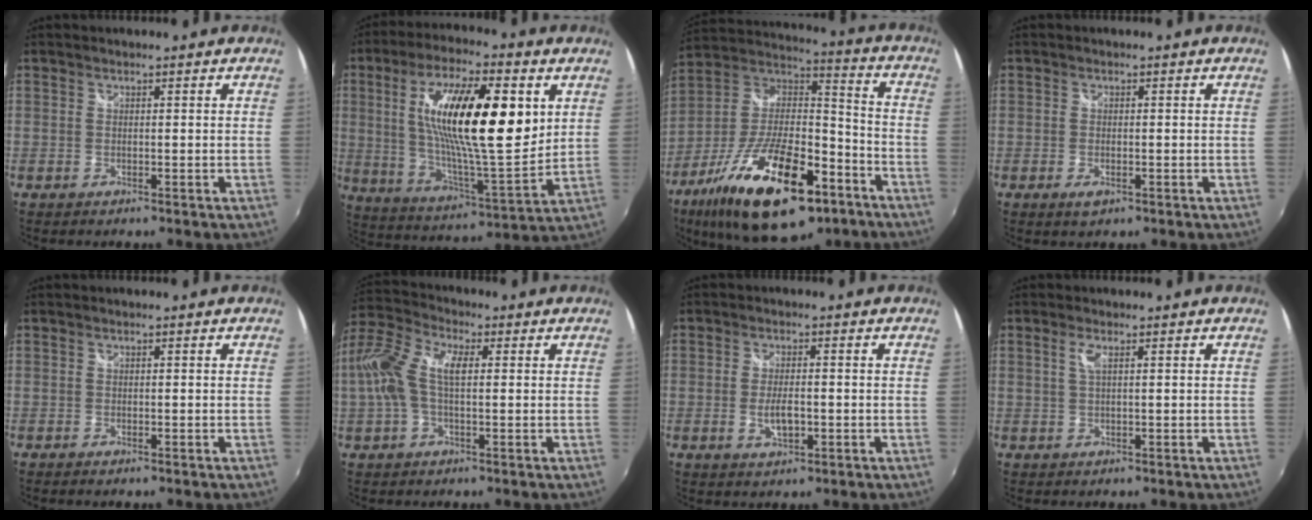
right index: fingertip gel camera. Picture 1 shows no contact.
{"total": 23.1, "force": [6.0, 6.5, 21.4], "torque": [-0.376, 0.004, 0.102]}
{"total": 28.6, "force": [-15.3, 11.9, 21.0], "torque": [-0.388, -0.021, -0.247]}
{"total": 2.1, "force": [-1.0, 1.1, 1.5], "torque": [-0.029, -0.003, -0.015]}
{"total": 0.5, "force": [-0.4, 0.3, 0.2], "torque": [-0.006, -0.003, -0.008]}
{"total": 12.3, "force": [1.2, 5.7, 10.9], "torque": [-0.226, 0.025, 0.016]}
{"total": 4.3, "force": [-1.0, 1.8, 3.7], "torque": [-0.074, -0.002, -0.015]}
{"total": 1.8, "force": [0.6, 0.1, 1.6], "torque": [-0.031, 0.001, 0.010]}